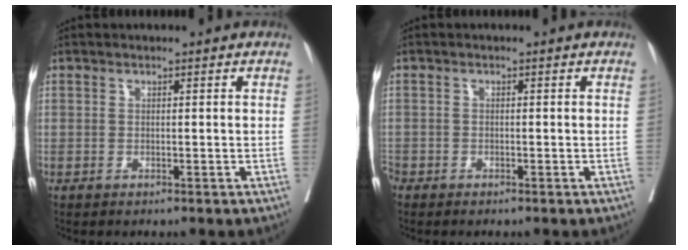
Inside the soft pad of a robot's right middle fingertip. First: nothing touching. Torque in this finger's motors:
{"motor_torque": [1.04, -1.06, 0.48, 0.09]}